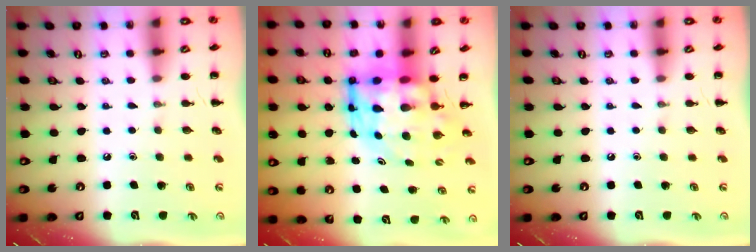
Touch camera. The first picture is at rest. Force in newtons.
{"total": 9.5, "press": 9.0, "slide": 2.9}
{"total": 0.0}